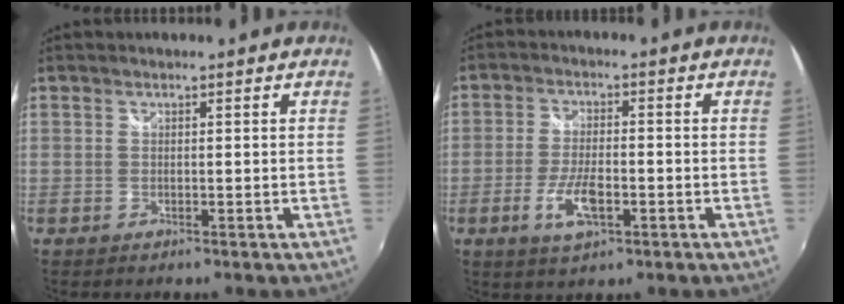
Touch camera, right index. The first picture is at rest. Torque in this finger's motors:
{"motor_torque": [1.23, -0.38, 0.65, 0.07]}